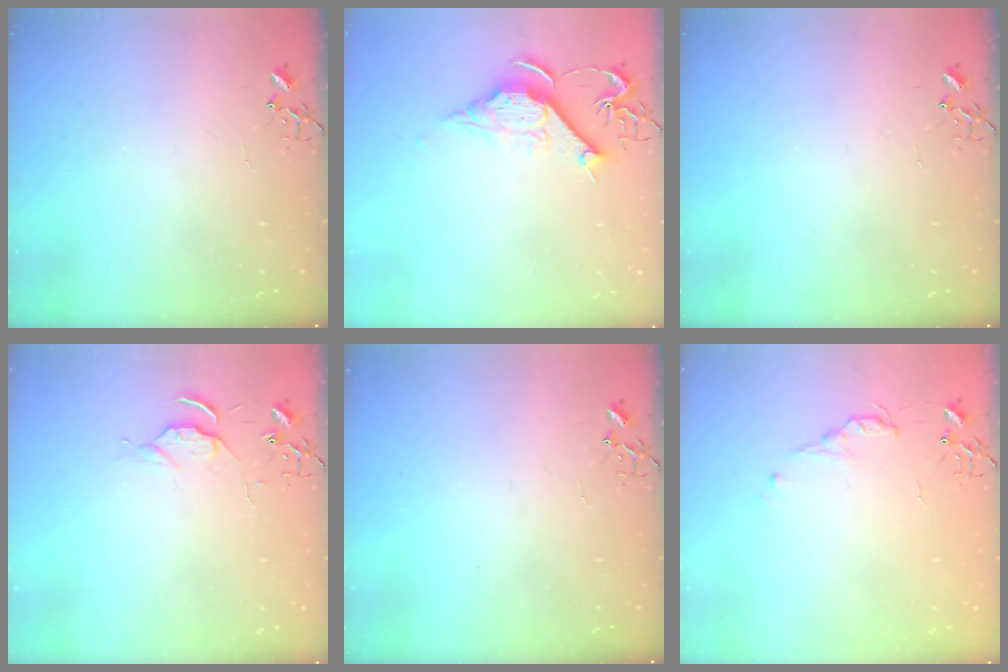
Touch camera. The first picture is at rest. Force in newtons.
{"total": 11.7, "press": 11.6, "slide": 1.1}
{"total": 0.0}
{"total": 5.1, "press": 5.1, "slide": 0.7}
{"total": 0.0}
{"total": 3.7, "press": 3.7, "slide": 0.5}